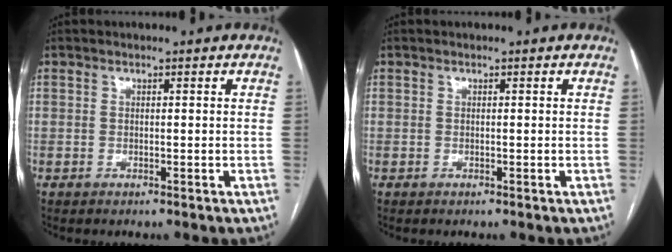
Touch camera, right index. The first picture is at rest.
{"total": 0.0}